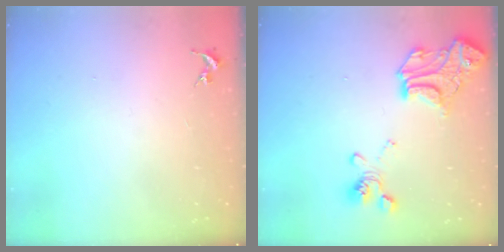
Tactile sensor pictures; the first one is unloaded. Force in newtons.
{"total": 19.8, "press": 19.7, "slide": 1.5}